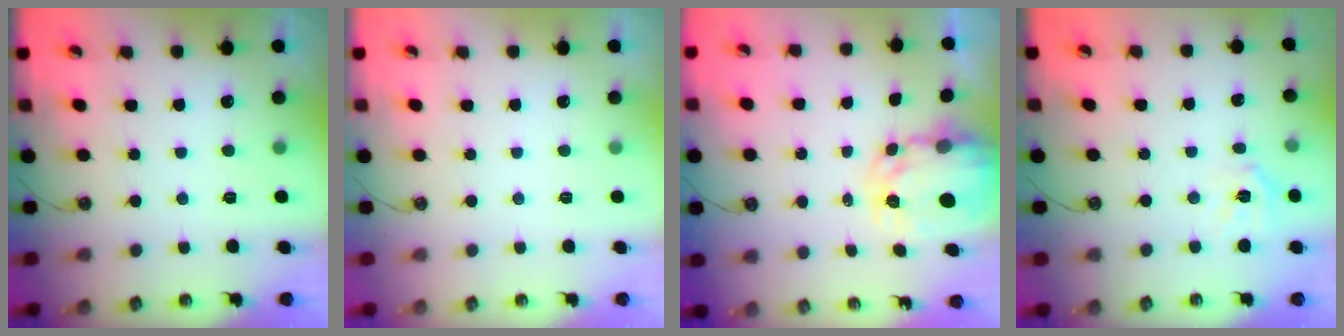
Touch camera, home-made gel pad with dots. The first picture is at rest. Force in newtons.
{"total": 0.0}
{"total": 5.5, "press": 5.5, "slide": 0.3}
{"total": 8.5, "press": 8.4, "slide": 1.0}